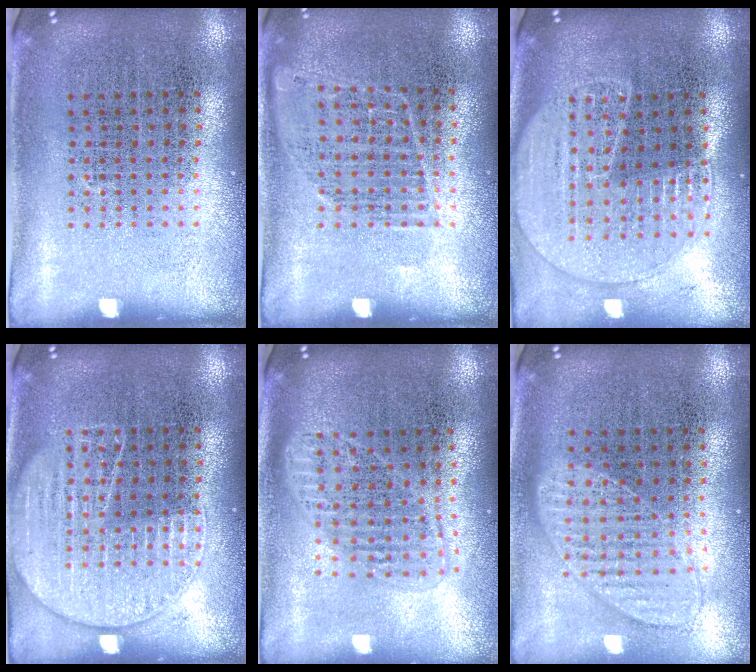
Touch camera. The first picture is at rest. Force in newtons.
{"total": 0.9, "press": 0.9, "slide": 0.2}
{"total": 1.8, "press": 1.7, "slide": 0.6}
{"total": 2.6, "press": 2.6, "slide": 0.3}
{"total": 1.6, "press": 1.4, "slide": 0.8}
{"total": 1.0, "press": 1.0, "slide": 0.2}